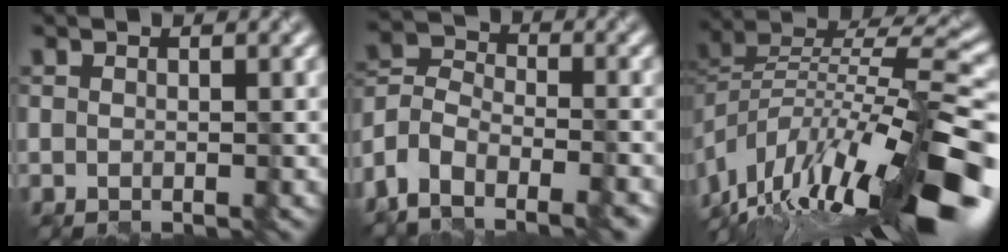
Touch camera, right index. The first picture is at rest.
{"total": 10.9, "force": [-7.9, 5.6, 5.0], "torque": [-0.084, -0.007, -0.119]}
{"total": 15.4, "force": [-8.3, 5.2, 11.9], "torque": [-0.215, 0.019, -0.147]}